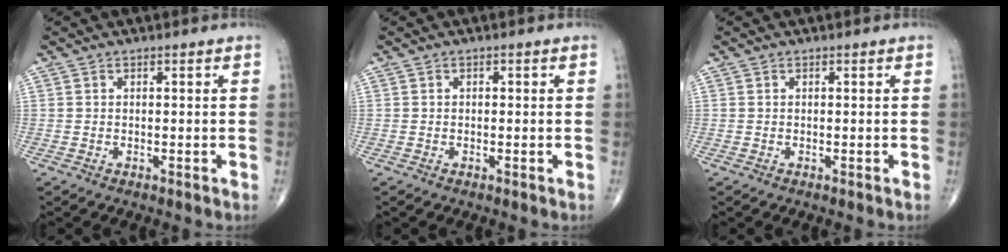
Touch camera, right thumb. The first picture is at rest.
{"total": 0.6, "force": [0.1, 0.3, 0.4], "torque": [-0.003, 0.001, 0.001]}
{"total": 0.0}